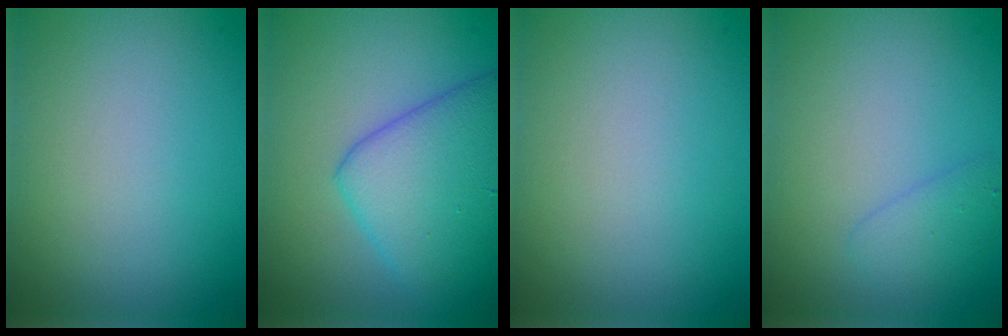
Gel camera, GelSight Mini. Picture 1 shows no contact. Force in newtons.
{"total": 6.9, "press": 6.9, "slide": 0.3}
{"total": 0.0}
{"total": 1.7, "press": 1.7, "slide": 0.1}